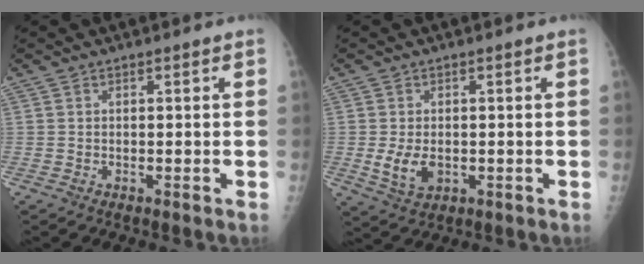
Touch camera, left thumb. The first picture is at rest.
{"total": 5.3, "force": [-0.7, 3.5, 3.9], "torque": [-0.068, -0.009, -0.003]}